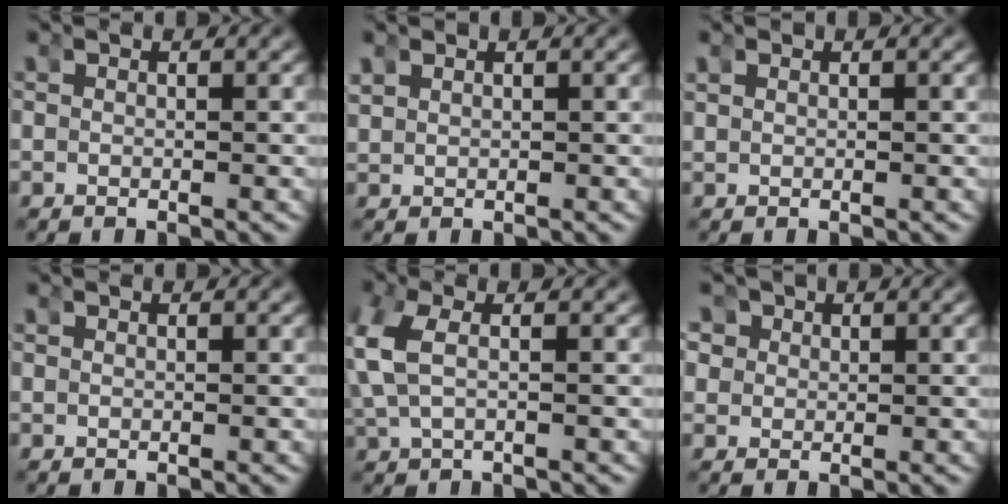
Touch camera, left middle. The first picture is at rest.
{"total": 1.2, "force": [1.1, 0.4, 0.3], "torque": [-0.011, 0.006, 0.023]}
{"total": 0.7, "force": [0.7, 0.0, 0.0], "torque": [-0.002, 0.004, 0.013]}
{"total": 0.0}
{"total": 3.6, "force": [0.9, 1.9, 2.9], "torque": [-0.087, -0.004, 0.023]}
{"total": 4.9, "force": [2.1, 4.0, 1.8], "torque": [-0.049, 0.005, 0.028]}